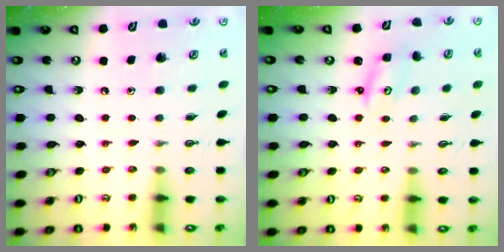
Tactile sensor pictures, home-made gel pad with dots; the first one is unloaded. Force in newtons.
{"total": 2.2, "press": 2.2, "slide": 0.2}